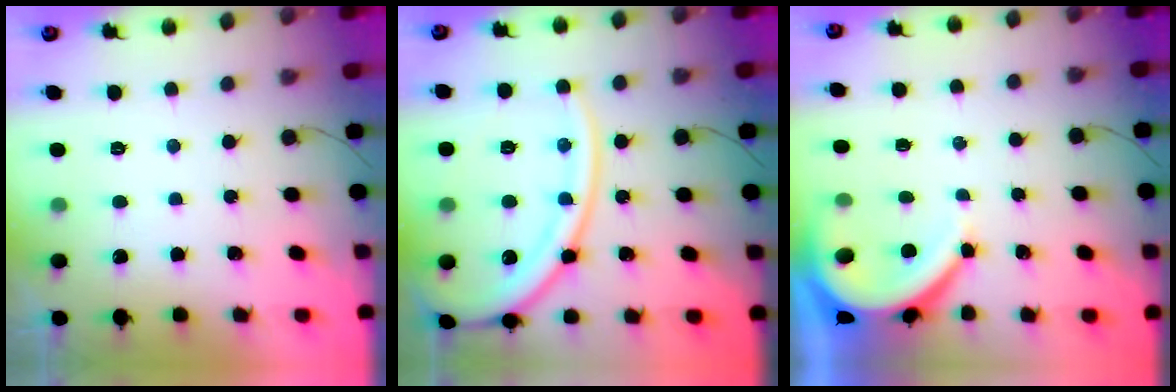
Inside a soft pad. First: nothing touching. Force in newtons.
{"total": 16.8, "press": 16.7, "slide": 2.1}
{"total": 7.3, "press": 7.3, "slide": 0.7}